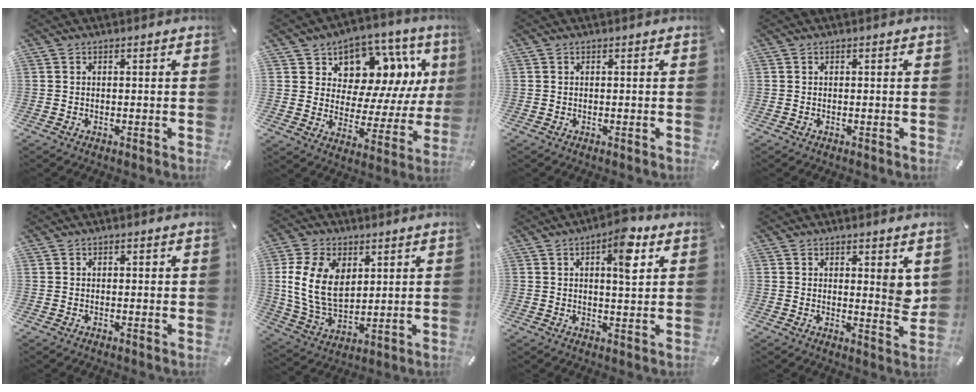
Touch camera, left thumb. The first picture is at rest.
{"total": 9.9, "force": [5.8, 7.3, 3.4], "torque": [-0.045, -0.072, 0.101]}
{"total": 0.0}
{"total": 0.0}
{"total": 0.6, "force": [0.3, 0.5, 0.2], "torque": [-0.004, 0.003, 0.005]}
{"total": 13.6, "force": [3.3, 9.7, 8.9], "torque": [-0.202, -0.003, 0.060]}
{"total": 8.5, "force": [3.9, 3.2, 6.8], "torque": [-0.093, -0.014, 0.057]}
{"total": 5.3, "force": [2.9, 2.0, 4.0], "torque": [-0.042, -0.027, 0.045]}